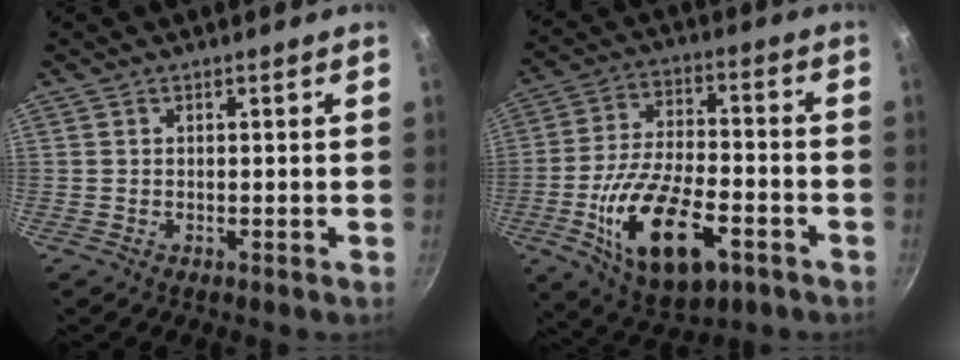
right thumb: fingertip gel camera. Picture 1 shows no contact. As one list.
[{"total": 19.5, "force": [-7.2, 9.4, 15.4], "torque": [-0.267, 0.024, -0.120]}]